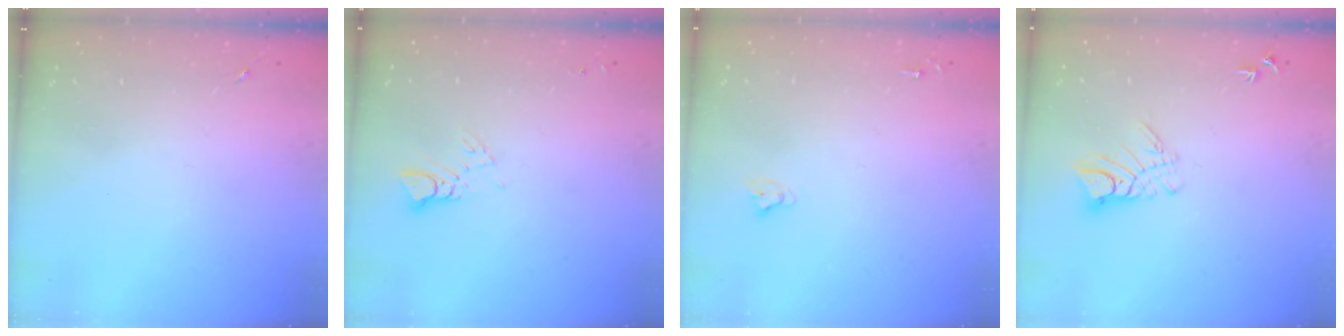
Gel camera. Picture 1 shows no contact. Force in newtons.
{"total": 2.9, "press": 2.9, "slide": 0.2}
{"total": 2.7, "press": 2.7, "slide": 0.2}
{"total": 7.6, "press": 7.5, "slide": 0.7}